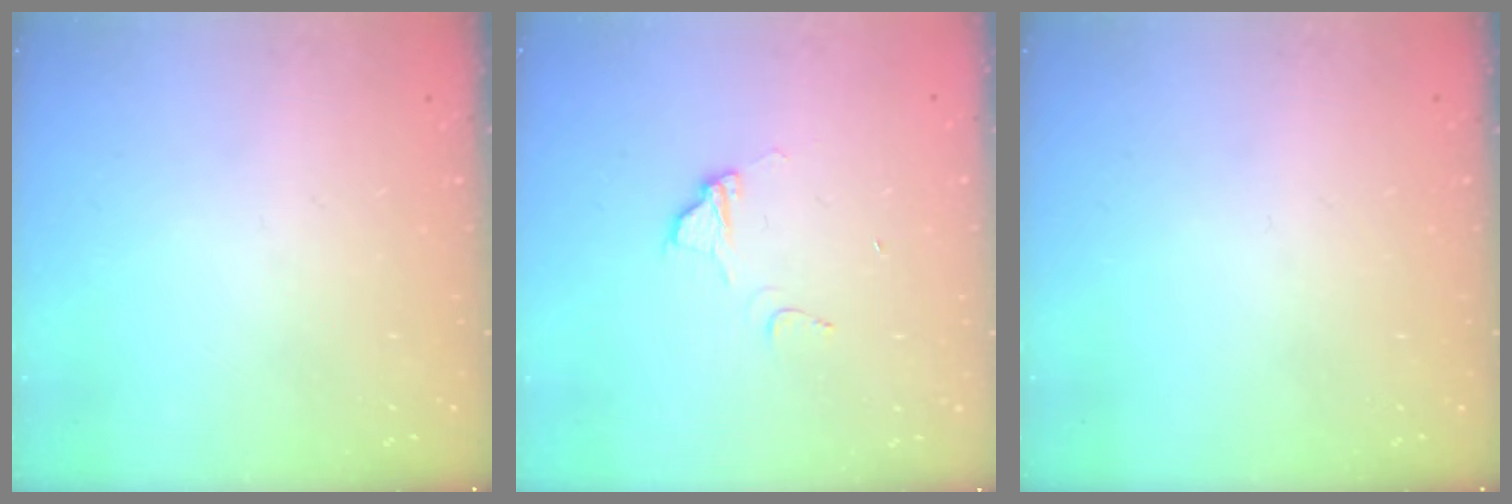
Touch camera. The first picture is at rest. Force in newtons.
{"total": 5.7, "press": 5.7, "slide": 0.4}
{"total": 0.0}